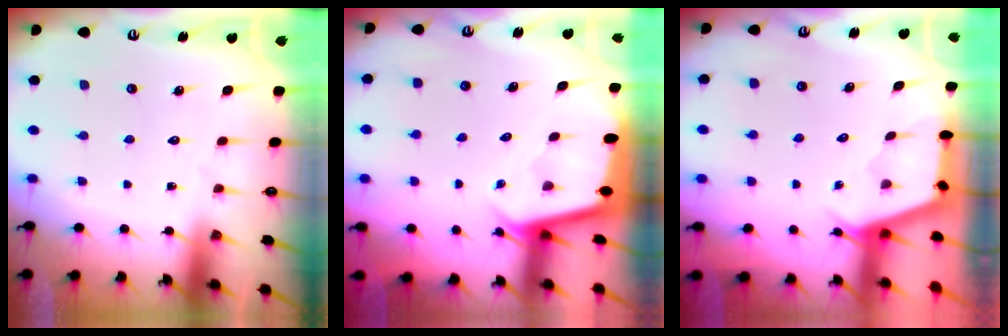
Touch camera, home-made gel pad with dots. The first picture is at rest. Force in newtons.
{"total": 2.5, "press": 2.5, "slide": 0.1}
{"total": 2.8, "press": 2.8, "slide": 0.4}